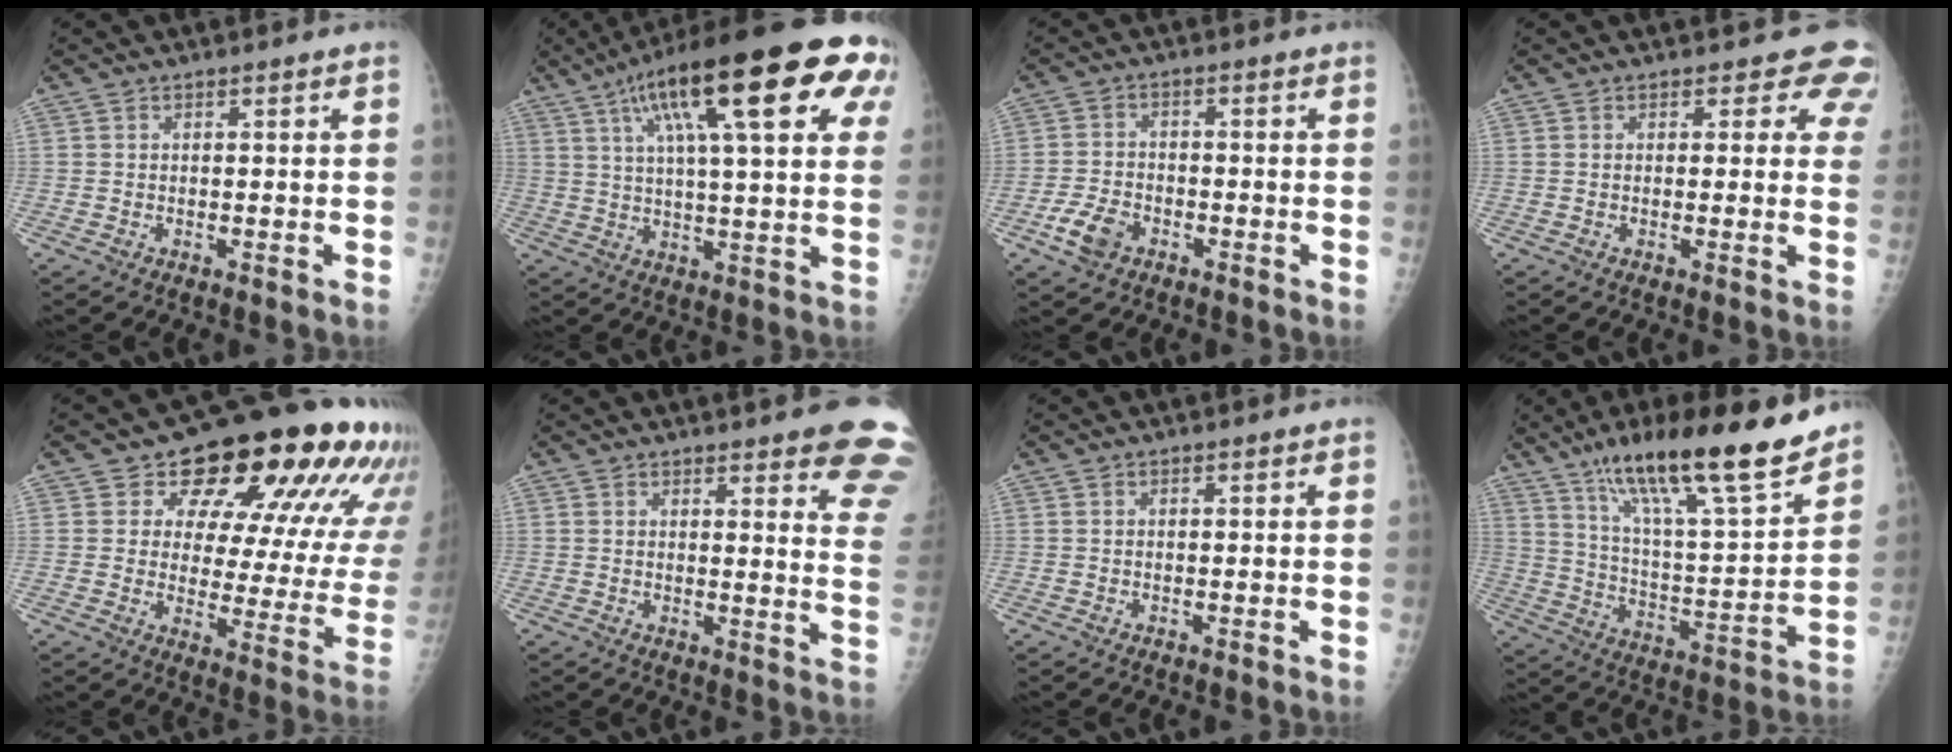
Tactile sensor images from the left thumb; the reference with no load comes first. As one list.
[{"total": 27.2, "force": [11.8, 7.1, 23.4], "torque": [-0.345, 0.019, 0.170]}, {"total": 5.7, "force": [-2.9, 3.8, 3.1], "torque": [-0.060, 0.014, -0.053]}, {"total": 5.2, "force": [4.2, 2.9, 1.2], "torque": [0.028, -0.017, 0.022]}, {"total": 22.9, "force": [14.0, 10.7, 14.6], "torque": [-0.155, -0.054, 0.175]}, {"total": 13.8, "force": [10.3, 3.2, 8.7], "torque": [-0.068, -0.057, 0.098]}, {"total": 0.0}, {"total": 23.1, "force": [16.5, 3.9, 15.7], "torque": [-0.237, -0.072, 0.278]}]